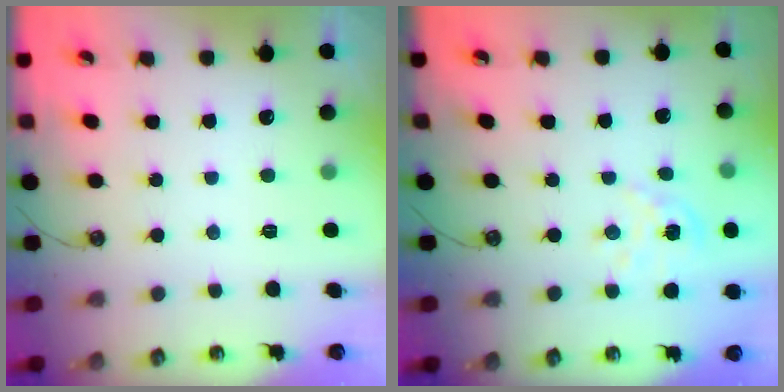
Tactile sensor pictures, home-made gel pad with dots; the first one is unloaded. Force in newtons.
{"total": 3.5, "press": 3.5, "slide": 0.2}